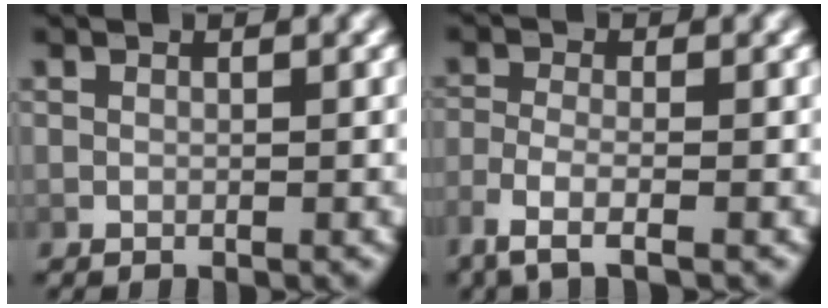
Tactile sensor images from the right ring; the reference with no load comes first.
{"total": 3.4, "force": [-1.8, 1.0, 2.7], "torque": [-0.071, -0.013, -0.025]}